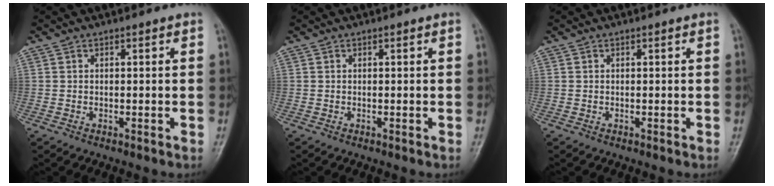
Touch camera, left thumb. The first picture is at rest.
{"total": 0.0}
{"total": 0.0}